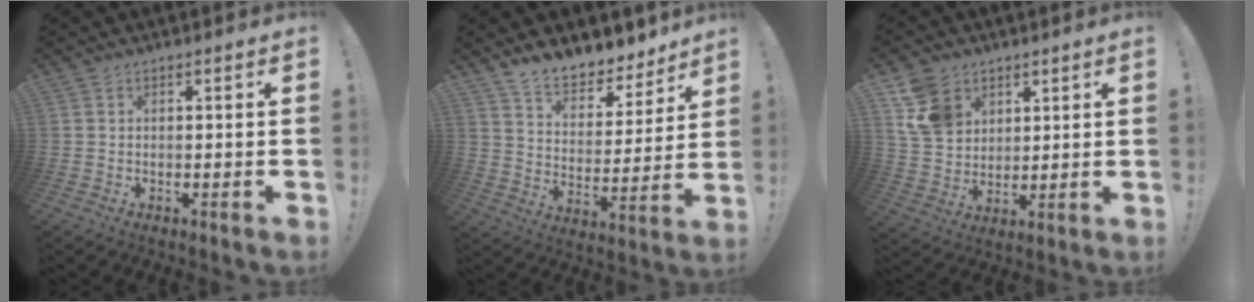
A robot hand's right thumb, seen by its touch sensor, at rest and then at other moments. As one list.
[{"total": 10.8, "force": [9.8, 3.7, 2.9], "torque": [-0.056, -0.080, 0.178]}, {"total": 12.0, "force": [6.2, 9.1, 4.8], "torque": [-0.084, -0.024, 0.129]}]